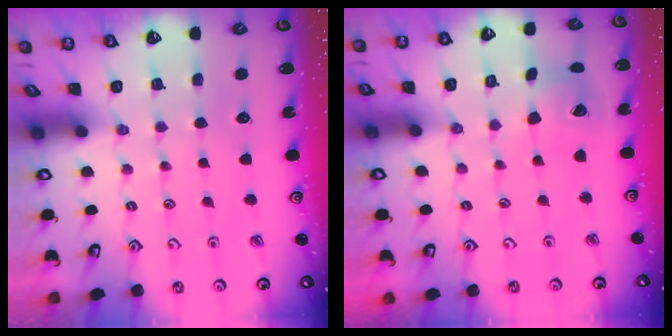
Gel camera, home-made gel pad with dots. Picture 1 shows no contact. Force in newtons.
{"total": 8.8, "press": 8.7, "slide": 1.2}